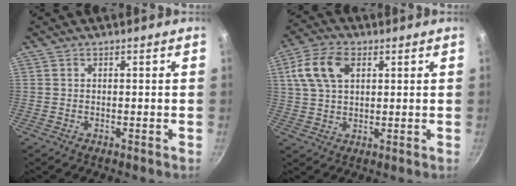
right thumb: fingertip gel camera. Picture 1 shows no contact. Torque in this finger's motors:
{"motor_torque": [-0.15, 0.24, 0.16, -0.16, 0.07]}